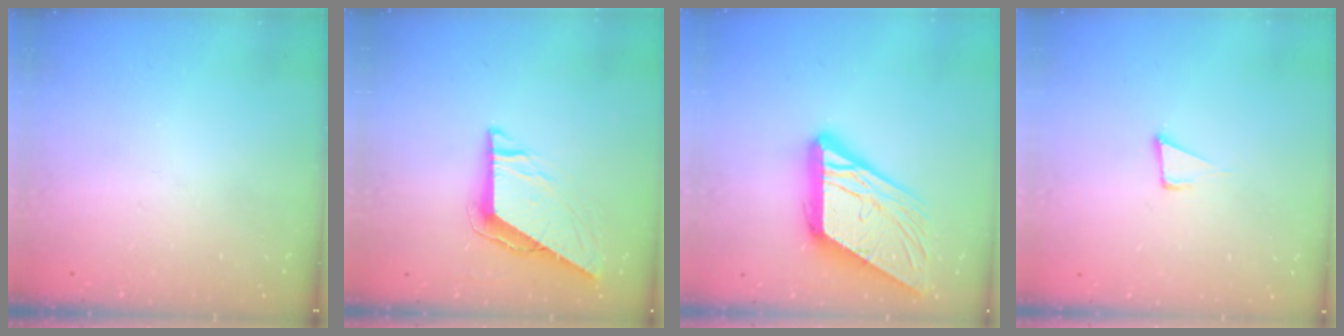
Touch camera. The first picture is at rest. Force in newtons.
{"total": 7.6, "press": 7.6, "slide": 0.3}
{"total": 18.0, "press": 17.8, "slide": 2.4}
{"total": 4.9, "press": 3.9, "slide": 3.0}